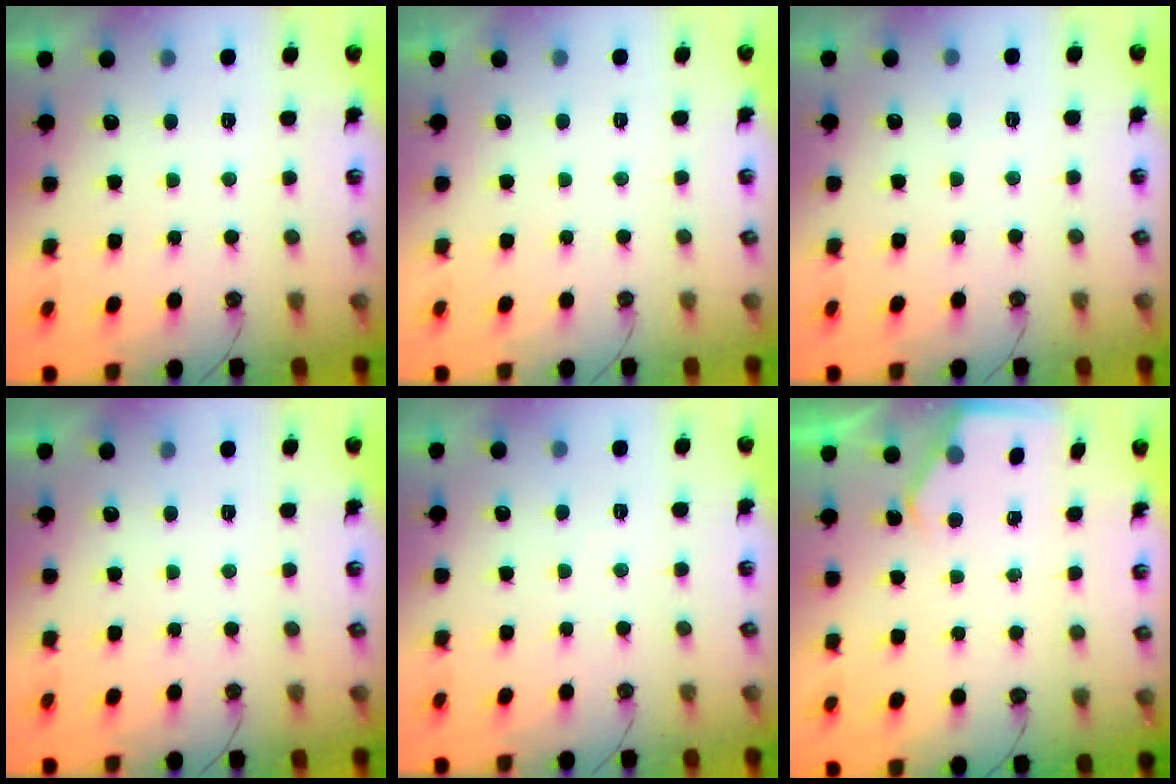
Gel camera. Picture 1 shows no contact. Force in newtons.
{"total": 0.0}
{"total": 1.8, "press": 1.7, "slide": 0.3}
{"total": 0.0}
{"total": 1.8, "press": 1.7, "slide": 0.3}
{"total": 2.4, "press": 2.4, "slide": 0.3}